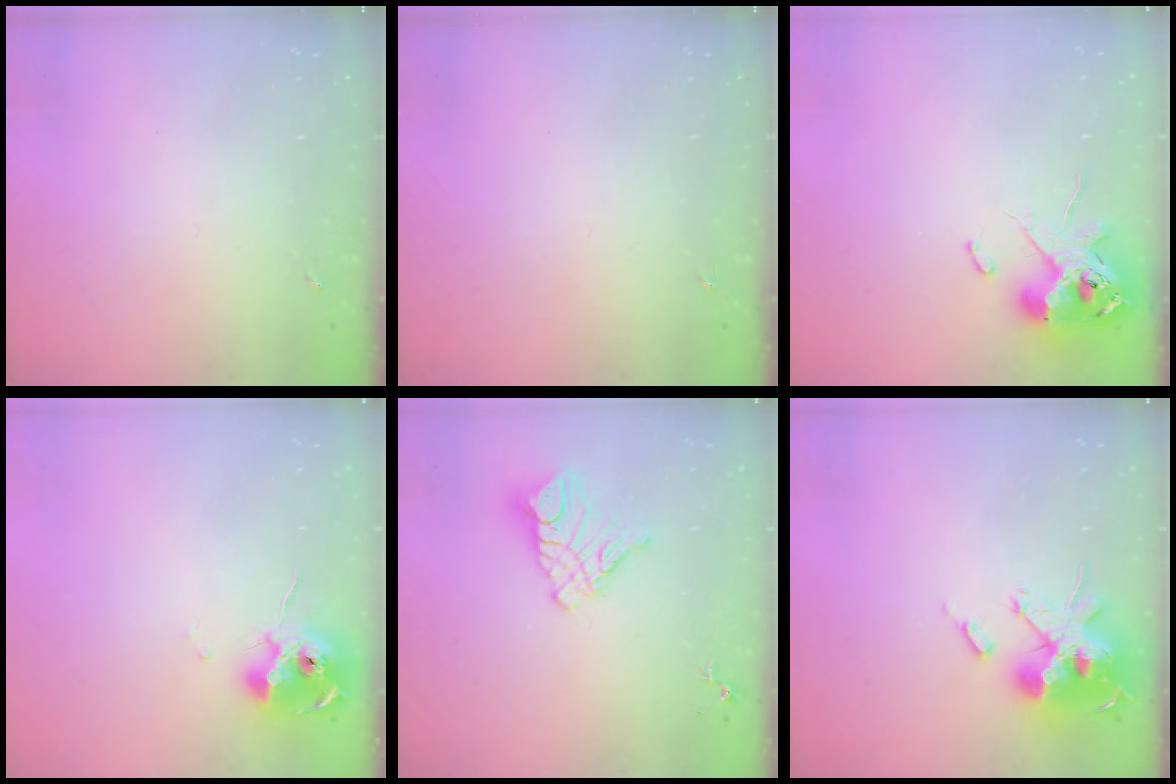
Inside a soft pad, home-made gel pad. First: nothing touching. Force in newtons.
{"total": 0.0}
{"total": 12.0, "press": 11.9, "slide": 1.9}
{"total": 11.2, "press": 11.1, "slide": 1.1}
{"total": 11.5, "press": 11.4, "slide": 0.8}
{"total": 19.6, "press": 19.6, "slide": 0.1}